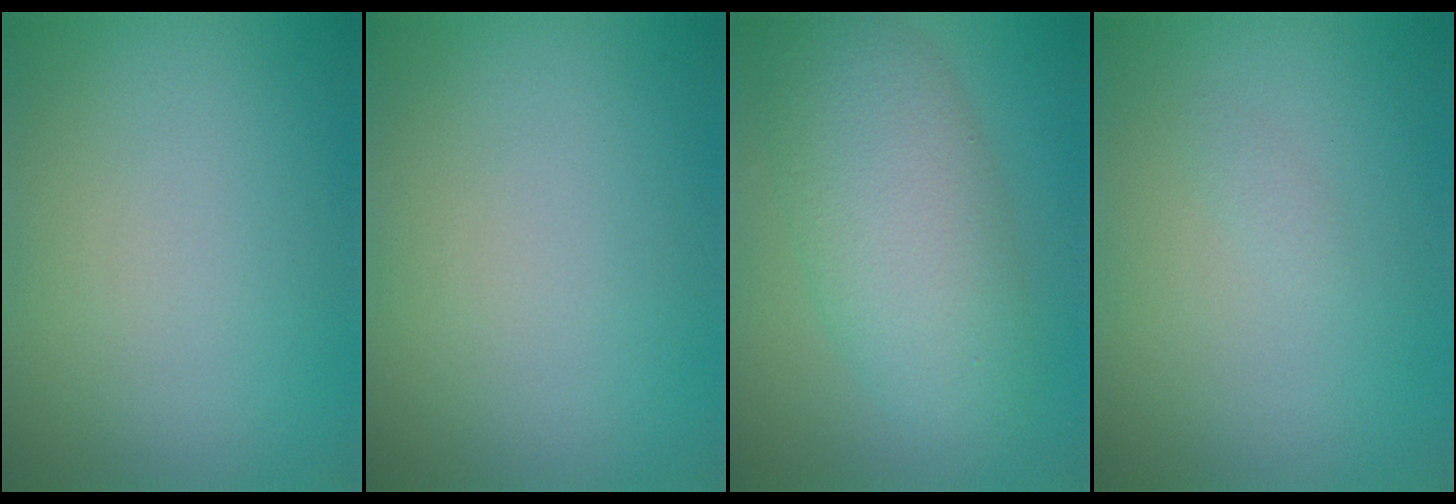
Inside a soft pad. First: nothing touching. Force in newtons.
{"total": 0.0}
{"total": 7.8, "press": 7.8, "slide": 0.2}
{"total": 0.6, "press": 0.6, "slide": 0.0}